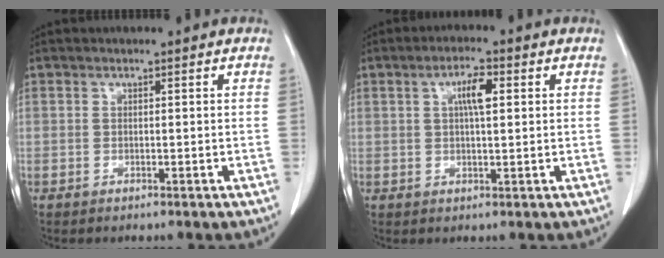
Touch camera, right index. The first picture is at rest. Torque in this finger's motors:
{"motor_torque": [0.42, 0.40, 0.06, 0.05]}